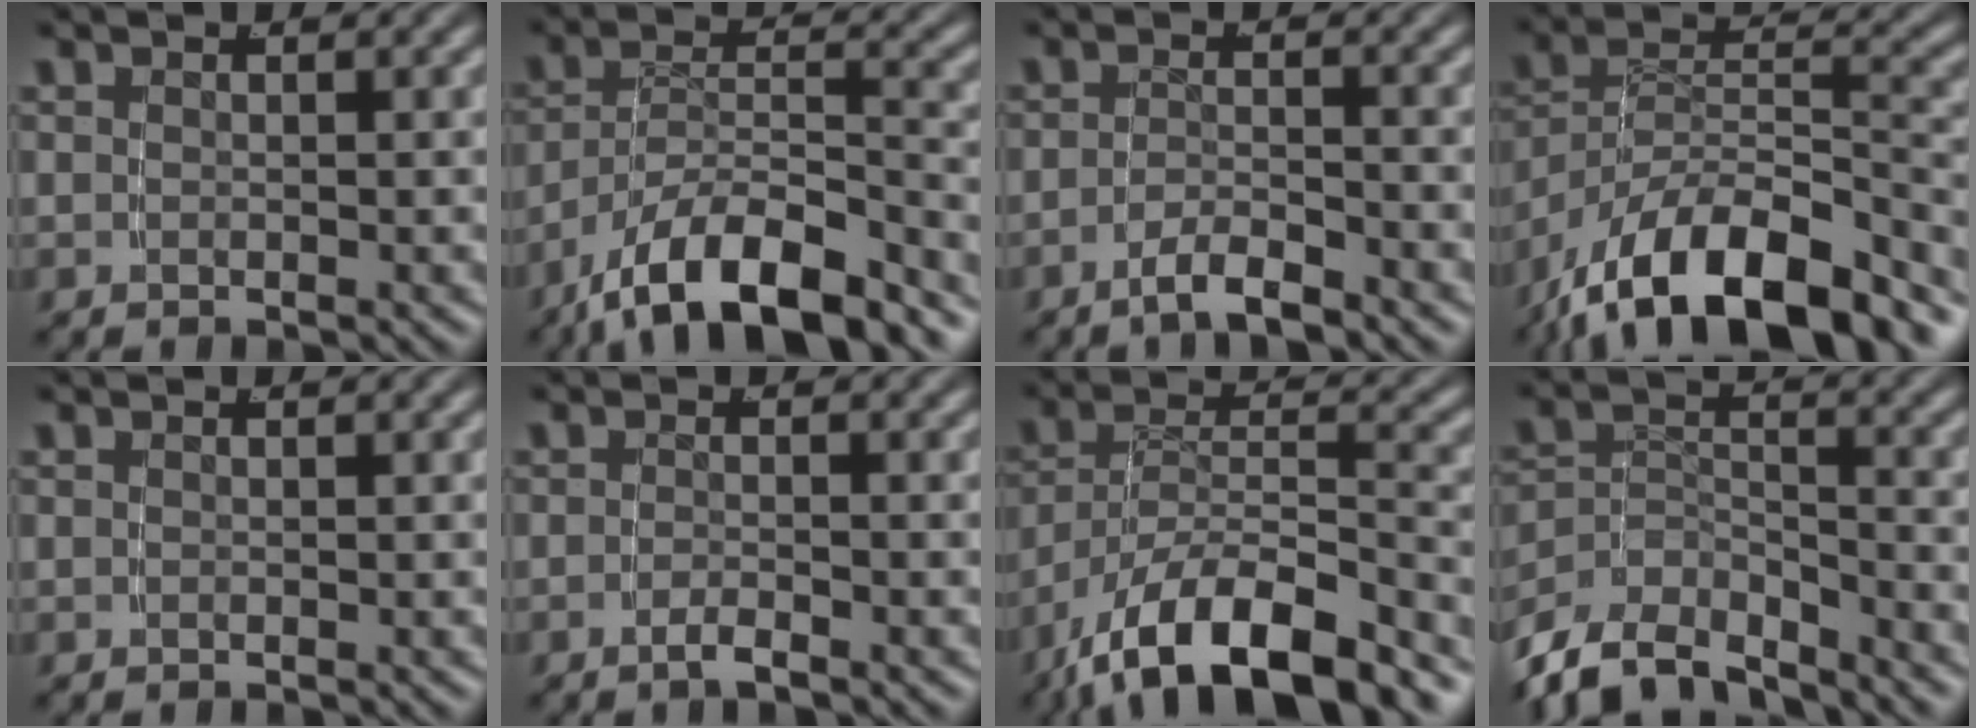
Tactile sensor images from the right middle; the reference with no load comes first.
{"total": 10.2, "force": [-7.4, 4.1, 5.7], "torque": [-0.079, -0.017, -0.110]}
{"total": 2.8, "force": [-2.5, -0.1, 1.3], "torque": [-0.024, -0.002, -0.044]}
{"total": 13.6, "force": [-8.1, 7.2, 8.2], "torque": [-0.139, -0.038, -0.111]}
{"total": 0.0}
{"total": 1.5, "force": [-1.3, -0.3, 0.7], "torque": [-0.014, 0.000, -0.024]}
{"total": 11.3, "force": [-7.8, 4.7, 6.7], "torque": [-0.109, -0.027, -0.106]}
{"total": 8.4, "force": [-6.2, 4.6, 3.4], "torque": [-0.080, -0.042, -0.091]}